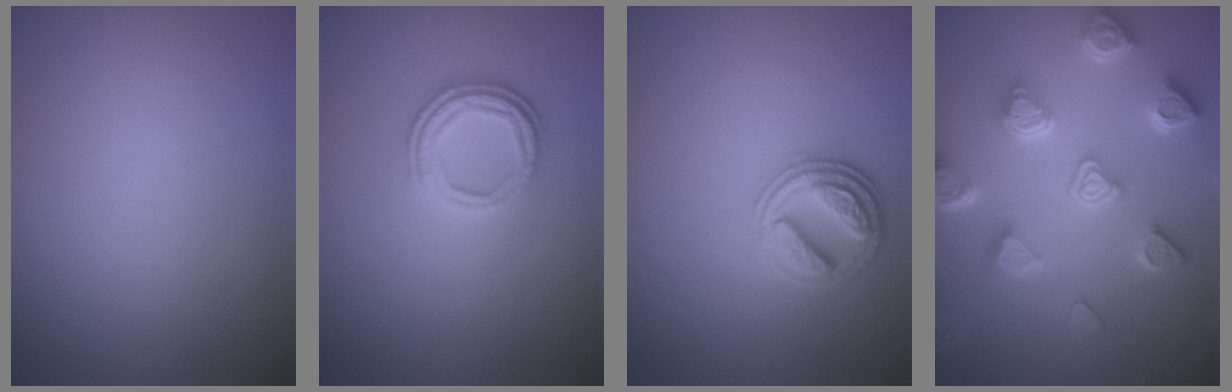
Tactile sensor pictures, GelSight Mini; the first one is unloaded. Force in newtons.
{"total": 3.2, "press": 2.5, "slide": 2.0}
{"total": 3.3, "press": 3.1, "slide": 1.3}
{"total": 6.7, "press": 5.4, "slide": 3.9}